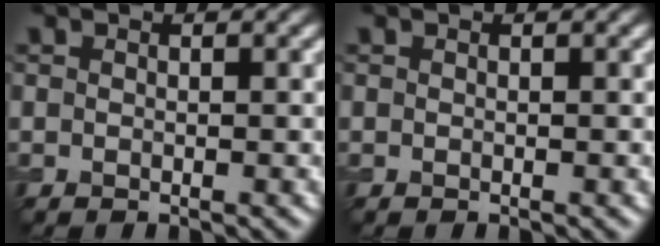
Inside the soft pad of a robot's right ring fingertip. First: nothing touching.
{"total": 0.0}